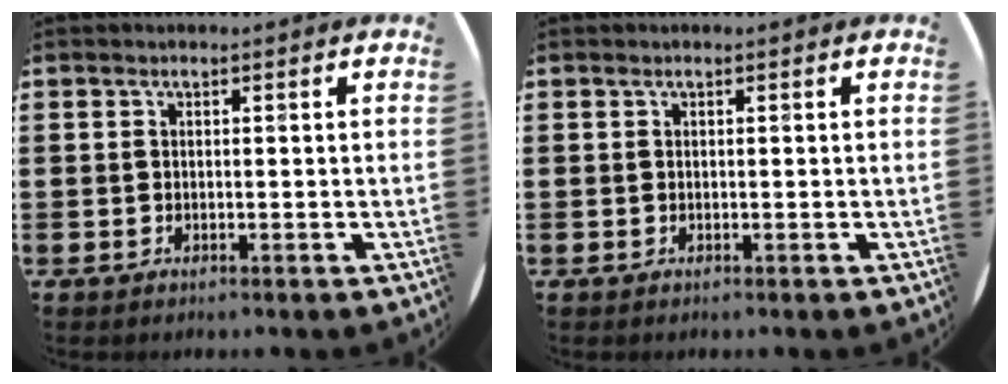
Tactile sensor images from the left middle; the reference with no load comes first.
{"total": 0.0}